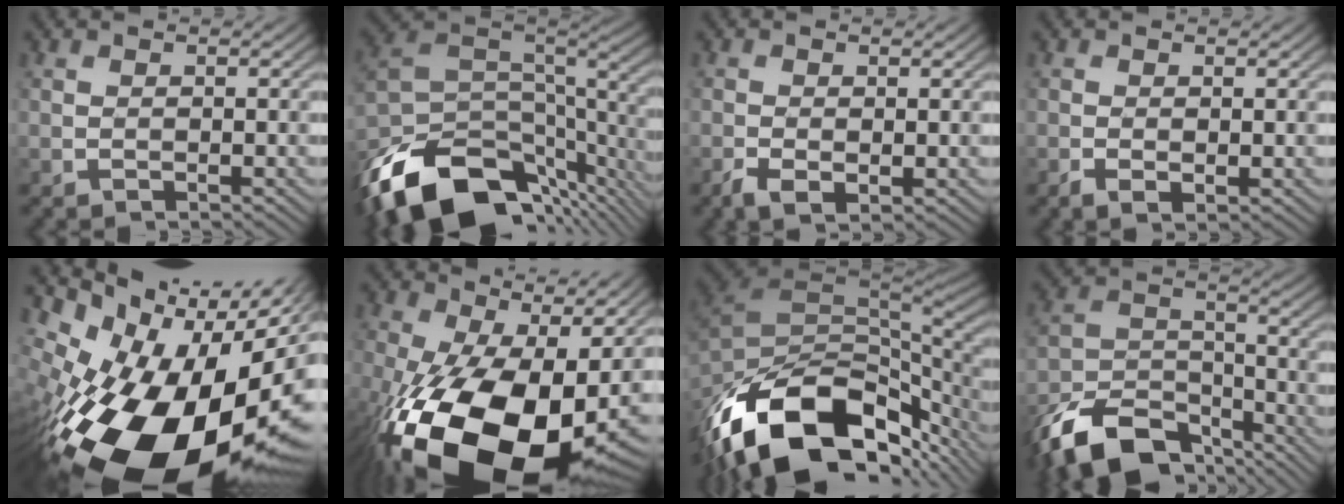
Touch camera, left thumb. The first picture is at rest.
{"total": 17.1, "force": [-9.6, 8.7, 11.2], "torque": [-0.259, -0.032, -0.150]}
{"total": 2.3, "force": [-0.8, 1.1, 1.8], "torque": [-0.043, -0.008, -0.015]}
{"total": 1.5, "force": [-0.3, 0.7, 1.2], "torque": [-0.026, -0.005, -0.006]}
{"total": 22.8, "force": [-6.4, 13.4, 17.3], "torque": [-0.316, -0.076, -0.079]}
{"total": 23.1, "force": [-6.1, 12.7, 18.3], "torque": [-0.344, -0.054, -0.076]}
{"total": 18.3, "force": [-9.6, 9.5, 12.3], "torque": [-0.251, -0.028, -0.157]}
{"total": 14.5, "force": [-10.8, 6.6, 7.2], "torque": [-0.156, -0.009, -0.200]}